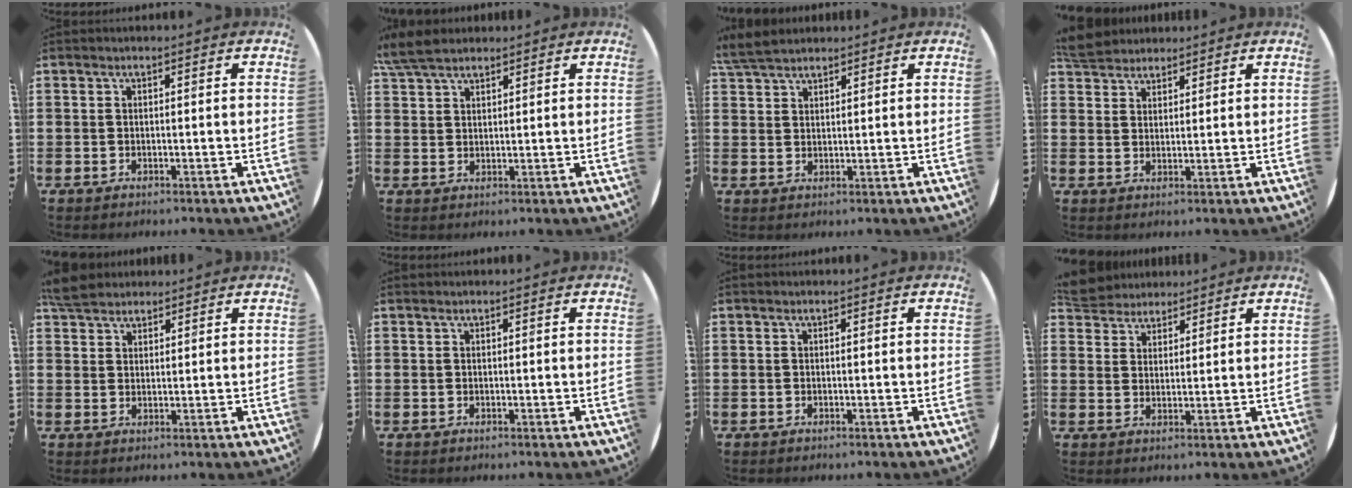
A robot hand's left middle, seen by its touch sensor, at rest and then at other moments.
{"total": 5.0, "force": [4.3, 1.6, 2.1], "torque": [-0.052, 0.001, 0.081]}
{"total": 4.6, "force": [4.1, 1.3, 1.5], "torque": [-0.039, -0.003, 0.080]}
{"total": 4.7, "force": [4.4, 1.4, 0.6], "torque": [-0.025, -0.003, 0.086]}
{"total": 4.4, "force": [4.1, 1.4, 1.0], "torque": [-0.022, -0.004, 0.077]}
{"total": 0.0}
{"total": 0.0}
{"total": 5.1, "force": [4.9, 1.3, 0.2], "torque": [-0.024, -0.008, 0.094]}